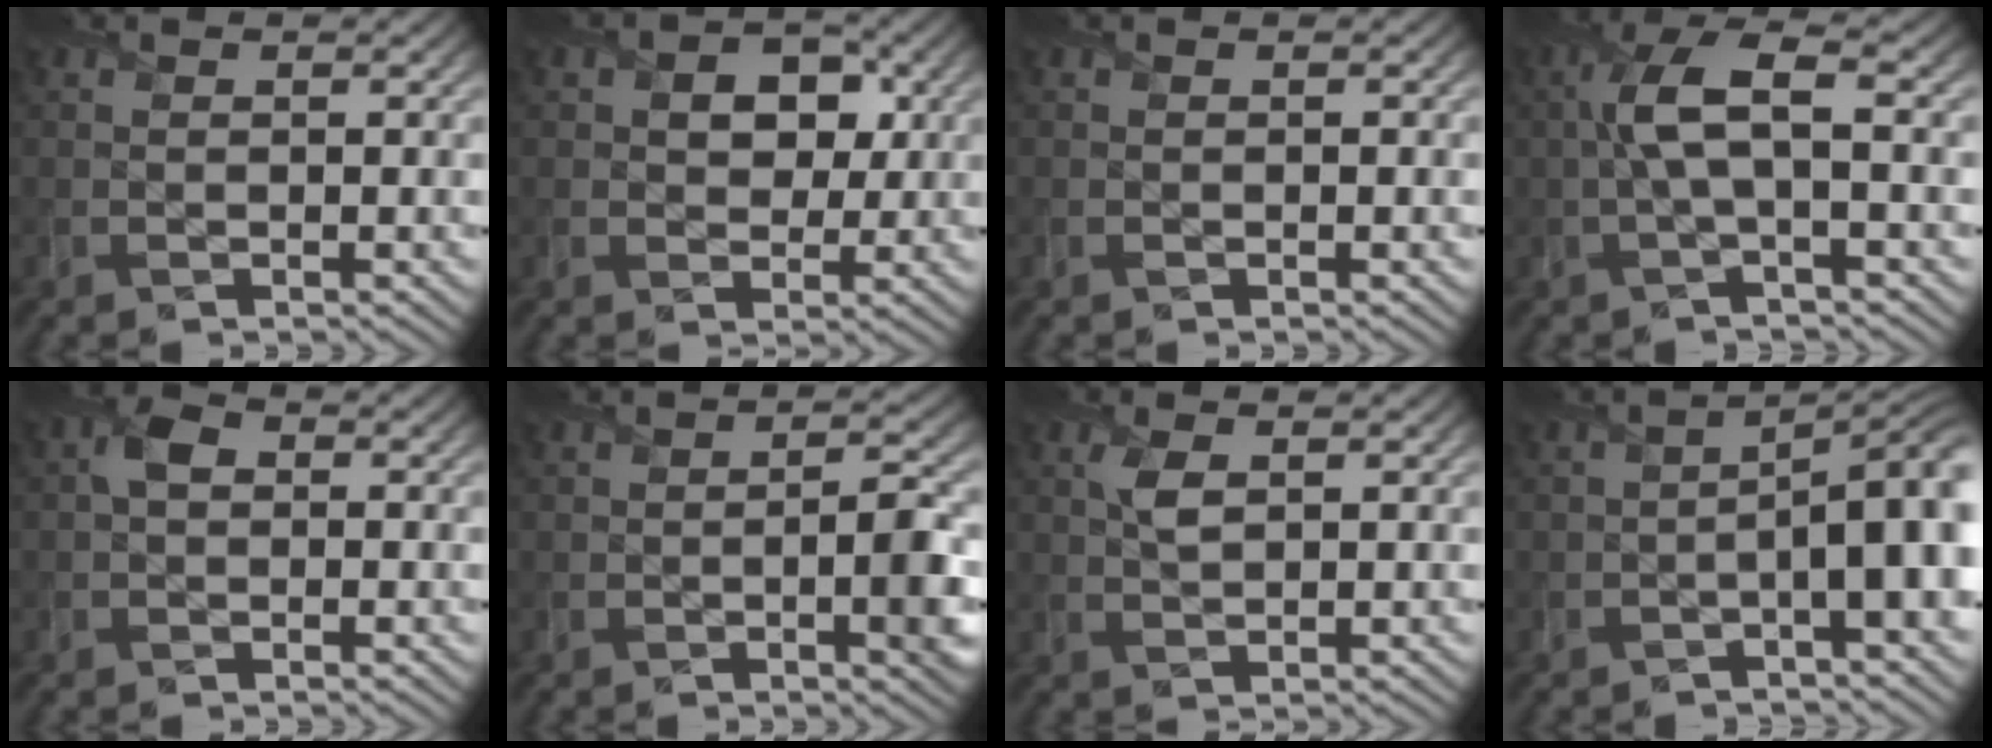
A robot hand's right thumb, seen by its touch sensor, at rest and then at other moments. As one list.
[{"total": 5.2, "force": [1.4, 3.9, 3.1], "torque": [-0.047, 0.001, 0.011]}, {"total": 0.0}, {"total": 5.6, "force": [0.1, 1.5, 5.5], "torque": [-0.117, 0.019, -0.005]}, {"total": 2.3, "force": [0.0, 1.8, 1.4], "torque": [-0.029, 0.004, -0.007]}, {"total": 4.2, "force": [-0.8, 1.2, 4.0], "torque": [-0.062, -0.002, -0.011]}, {"total": 2.2, "force": [0.9, 1.0, 1.8], "torque": [-0.044, 0.002, 0.019]}, {"total": 6.7, "force": [-1.8, 1.8, 6.2], "torque": [-0.084, 0.009, -0.033]}]